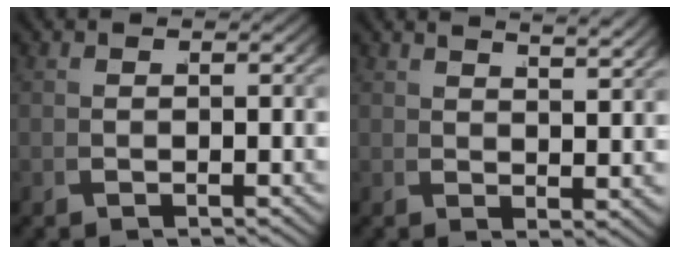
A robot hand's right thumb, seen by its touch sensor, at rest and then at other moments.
{"total": 3.2, "force": [2.9, -0.1, 1.5], "torque": [-0.010, 0.008, 0.048]}